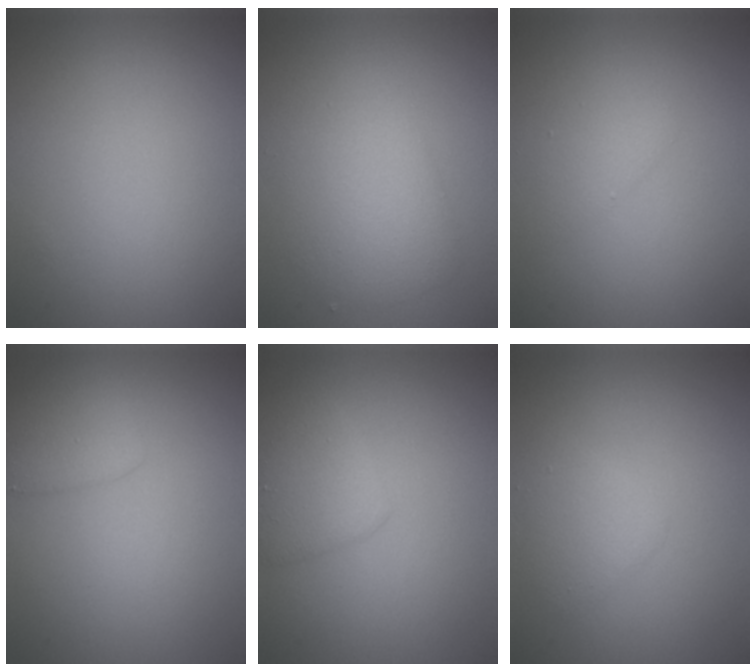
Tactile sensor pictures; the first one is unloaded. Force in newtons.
{"total": 3.8, "press": 3.8, "slide": 0.1}
{"total": 1.5, "press": 1.5, "slide": 0.1}
{"total": 2.2, "press": 2.2, "slide": 0.1}
{"total": 2.9, "press": 2.9, "slide": 0.1}
{"total": 1.8, "press": 1.8, "slide": 0.1}